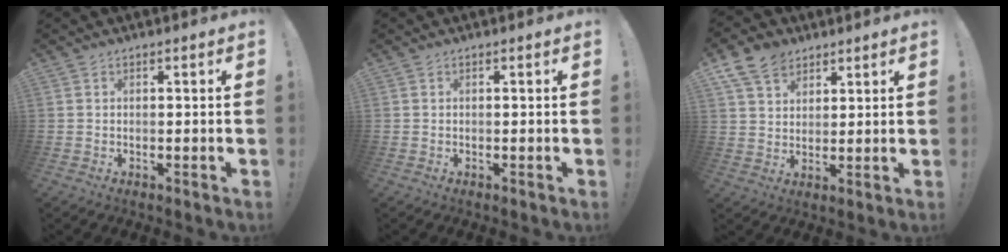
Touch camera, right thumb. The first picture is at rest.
{"total": 0.0}
{"total": 9.9, "force": [6.1, 6.8, 3.8], "torque": [-0.070, -0.028, 0.121]}